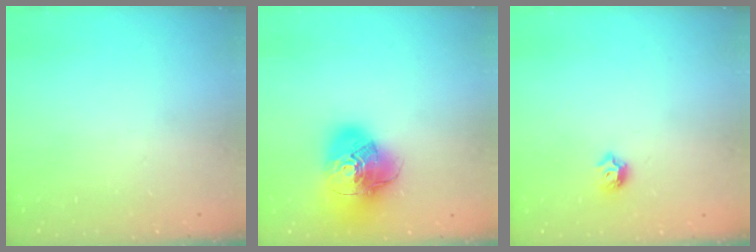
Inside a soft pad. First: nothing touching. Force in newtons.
{"total": 19.1, "press": 18.9, "slide": 2.6}
{"total": 5.6, "press": 5.6, "slide": 0.8}